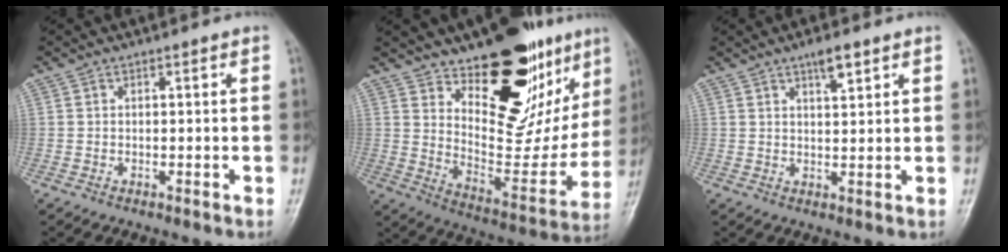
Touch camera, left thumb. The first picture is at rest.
{"total": 25.9, "force": [15.2, 11.9, 17.2], "torque": [-0.190, -0.089, 0.240]}
{"total": 4.0, "force": [2.5, 1.3, 2.9], "torque": [-0.040, -0.012, 0.042]}